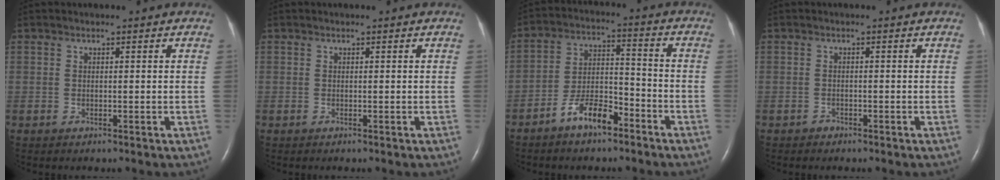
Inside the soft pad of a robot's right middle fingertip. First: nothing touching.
{"total": 0.0}
{"total": 8.1, "force": [-5.6, 2.8, 5.1], "torque": [-0.103, 0.010, -0.105]}
{"total": 0.7, "force": [-0.6, 0.4, -0.1], "torque": [-0.002, 0.001, -0.013]}